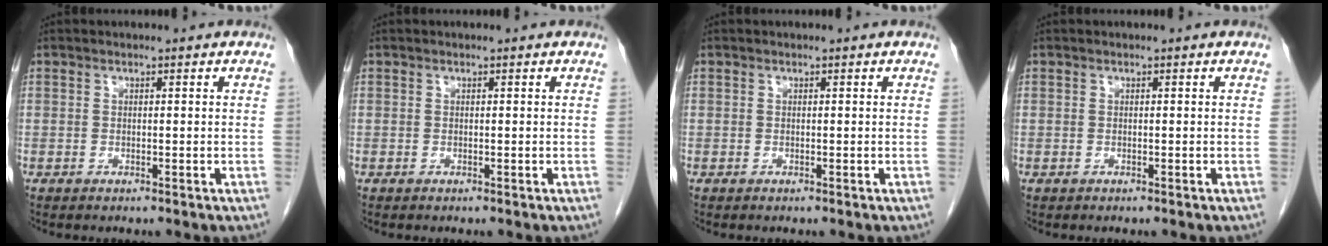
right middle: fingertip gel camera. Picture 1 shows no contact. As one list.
[{"total": 0.0}, {"total": 0.0}, {"total": 0.0}]